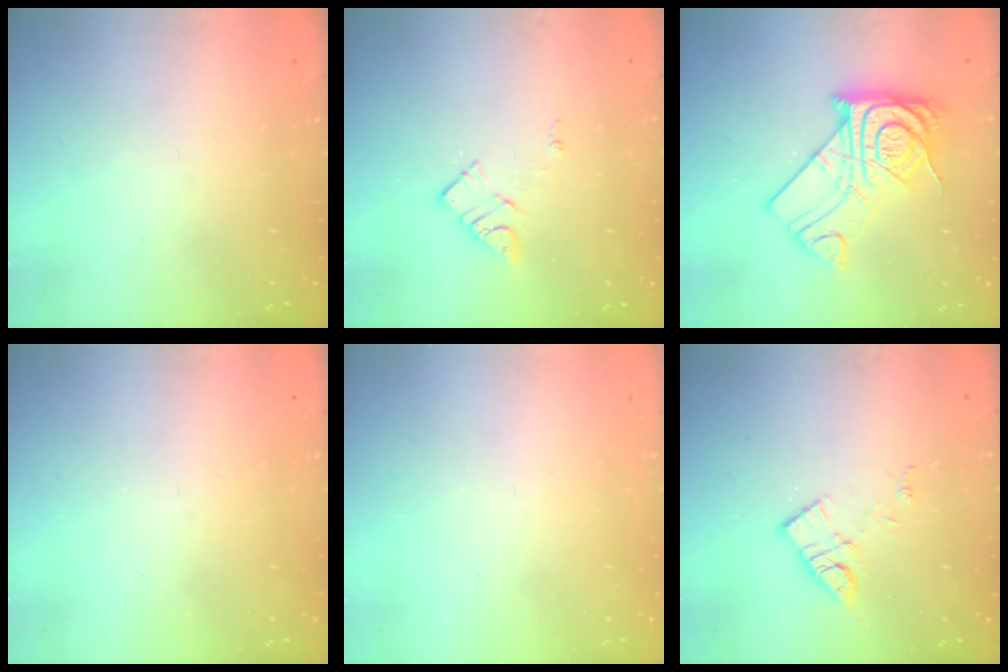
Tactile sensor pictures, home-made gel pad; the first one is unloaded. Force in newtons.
{"total": 7.4, "press": 7.4, "slide": 0.2}
{"total": 15.9, "press": 15.9, "slide": 1.4}
{"total": 2.1, "press": 2.0, "slide": 0.4}
{"total": 1.5, "press": 1.5, "slide": 0.1}
{"total": 10.4, "press": 10.4, "slide": 0.6}